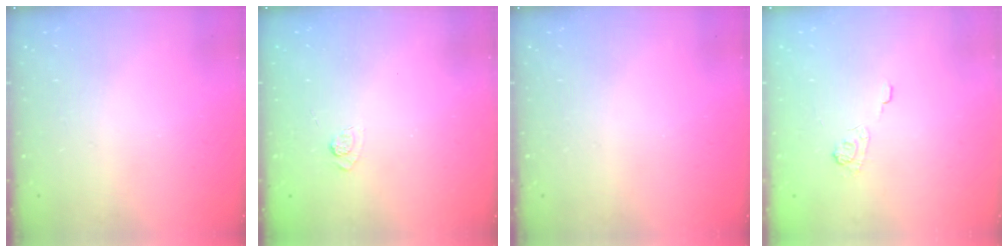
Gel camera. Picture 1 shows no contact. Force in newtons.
{"total": 2.2, "press": 1.8, "slide": 1.3}
{"total": 0.0}
{"total": 2.5, "press": 2.1, "slide": 1.4}